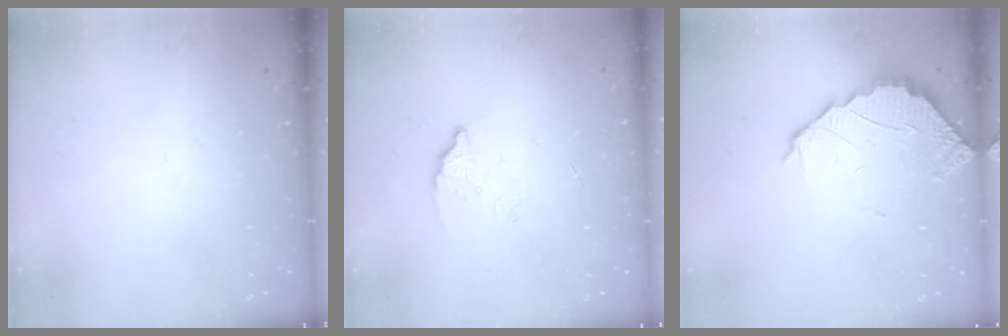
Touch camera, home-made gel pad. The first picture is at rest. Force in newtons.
{"total": 2.7, "press": 2.7, "slide": 0.2}
{"total": 2.6, "press": 2.6, "slide": 0.2}